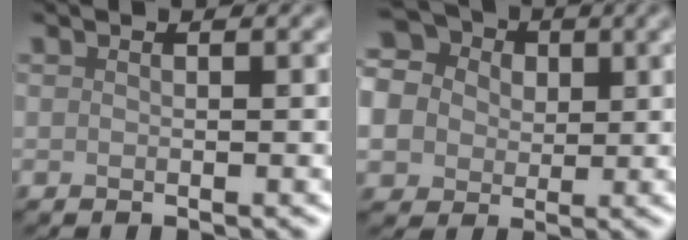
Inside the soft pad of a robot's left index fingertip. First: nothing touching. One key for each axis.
{"total": 13.5, "fx": 3.0, "fy": 11.7, "fz": 6.2, "tx": -0.154, "ty": 0.044, "tz": 0.028}